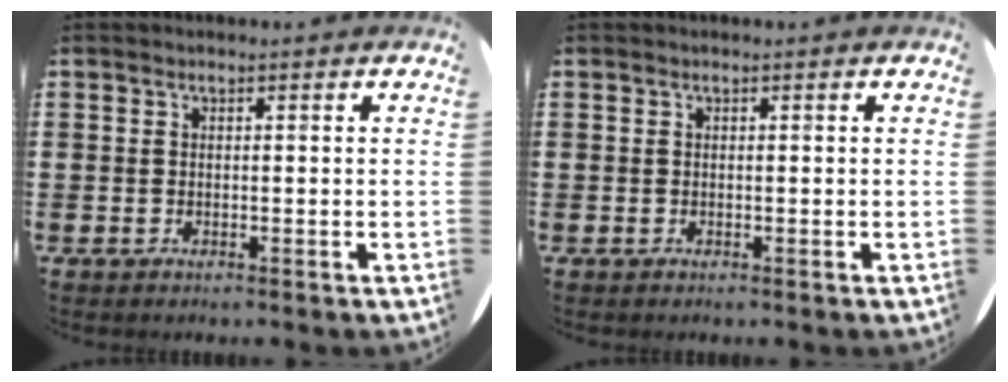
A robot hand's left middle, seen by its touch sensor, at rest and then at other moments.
{"total": 0.0}